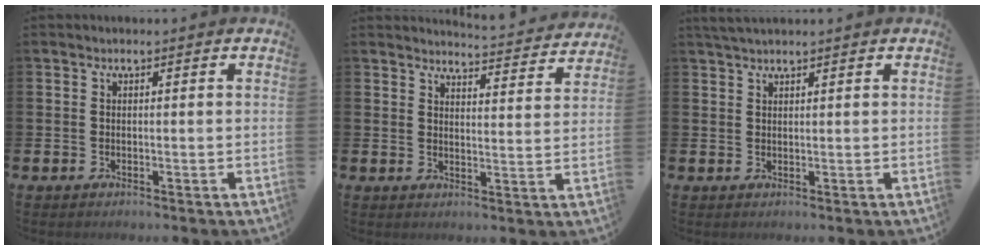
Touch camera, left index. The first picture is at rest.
{"total": 4.7, "force": [4.7, 0.0, 0.5], "torque": [-0.005, -0.038, 0.079]}
{"total": 1.9, "force": [1.7, 0.3, 0.7], "torque": [-0.011, 0.001, 0.031]}